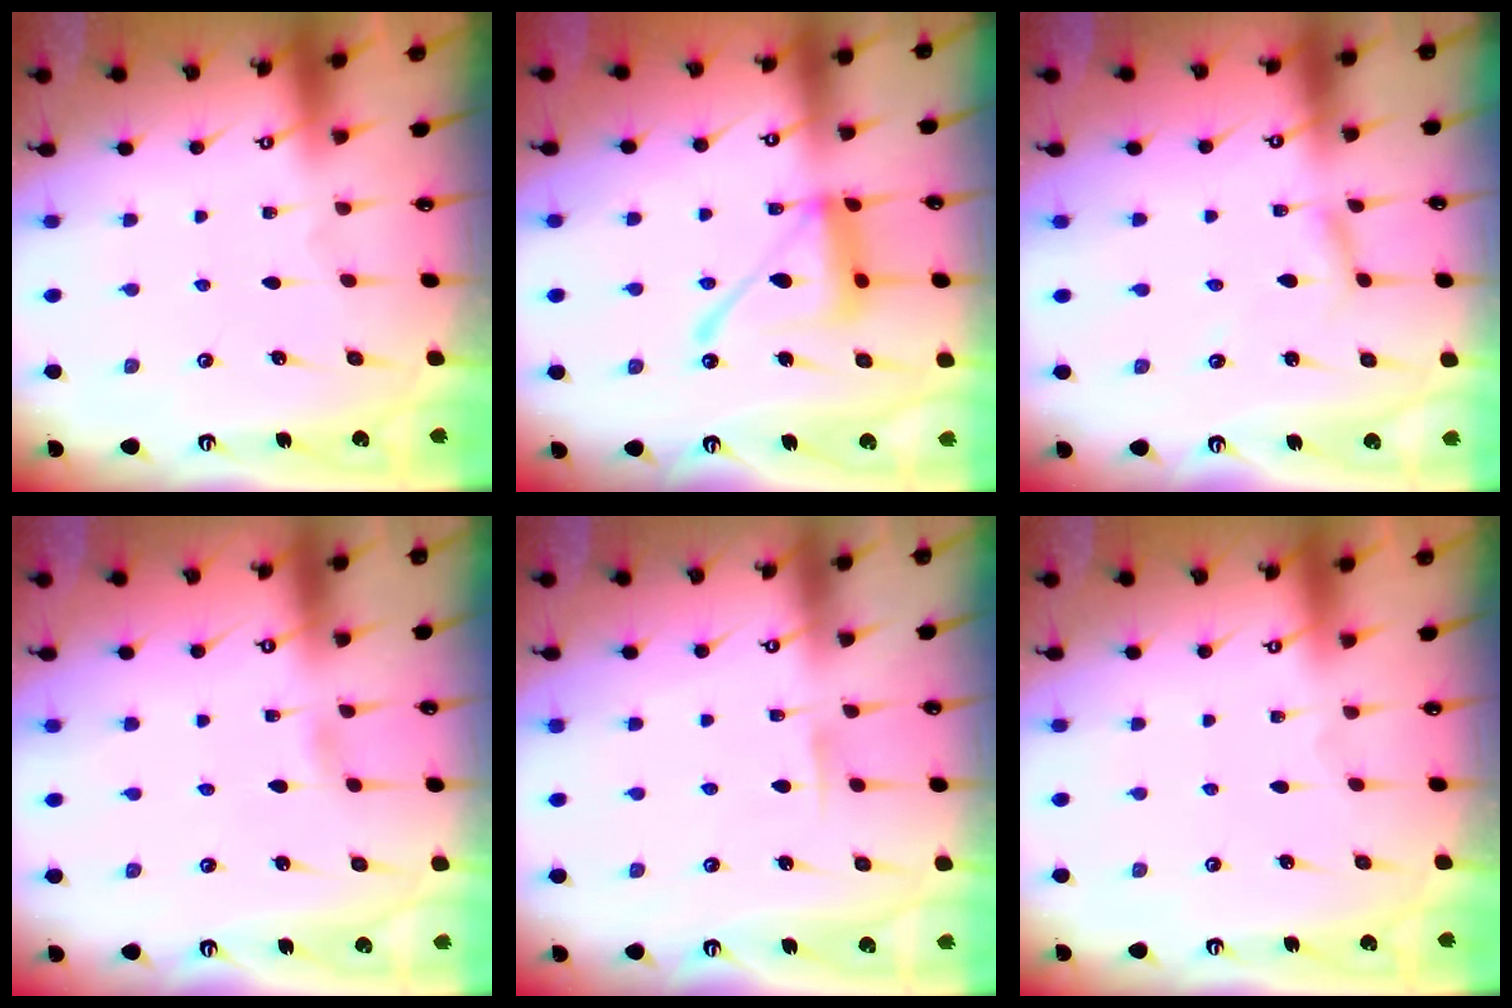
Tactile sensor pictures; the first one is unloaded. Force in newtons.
{"total": 14.4, "press": 14.3, "slide": 1.2}
{"total": 2.3, "press": 2.3, "slide": 0.2}
{"total": 1.6, "press": 1.6, "slide": 0.2}
{"total": 3.2, "press": 3.2, "slide": 0.4}
{"total": 0.0}